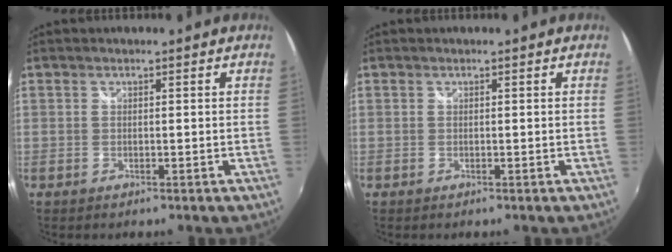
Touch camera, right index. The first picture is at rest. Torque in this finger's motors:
{"motor_torque": [0.17, 0.11, 0.00, 0.00]}